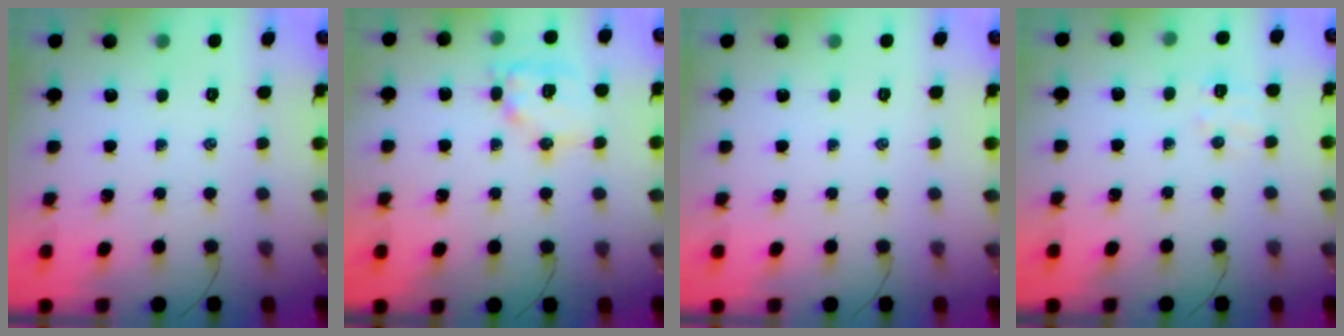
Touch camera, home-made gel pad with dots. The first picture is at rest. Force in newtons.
{"total": 11.8, "press": 11.8, "slide": 0.7}
{"total": 0.0}
{"total": 4.9, "press": 4.7, "slide": 1.2}